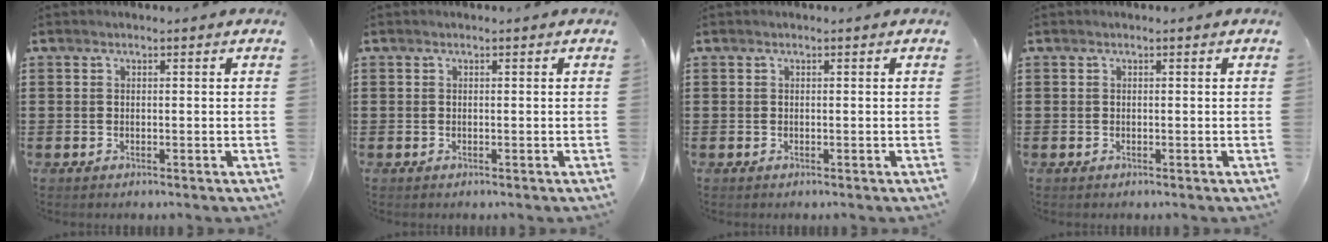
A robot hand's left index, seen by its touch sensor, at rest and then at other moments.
{"total": 0.0}
{"total": 0.0}
{"total": 0.0}